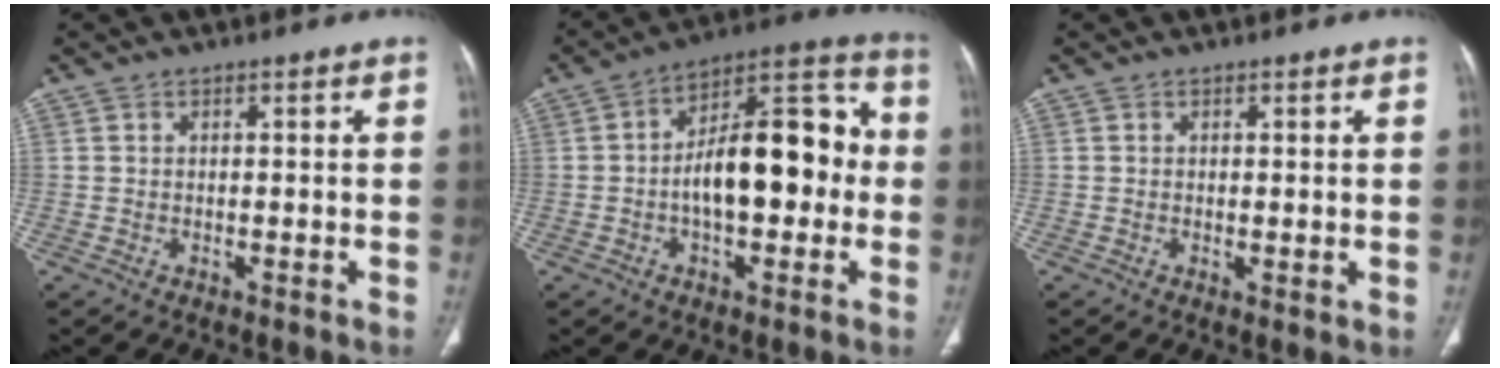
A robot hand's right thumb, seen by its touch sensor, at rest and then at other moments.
{"total": 17.9, "force": [-1.1, 9.0, 15.4], "torque": [-0.214, 0.047, -0.023]}
{"total": 1.0, "force": [0.1, 0.4, 1.0], "torque": [-0.021, -0.007, 0.001]}